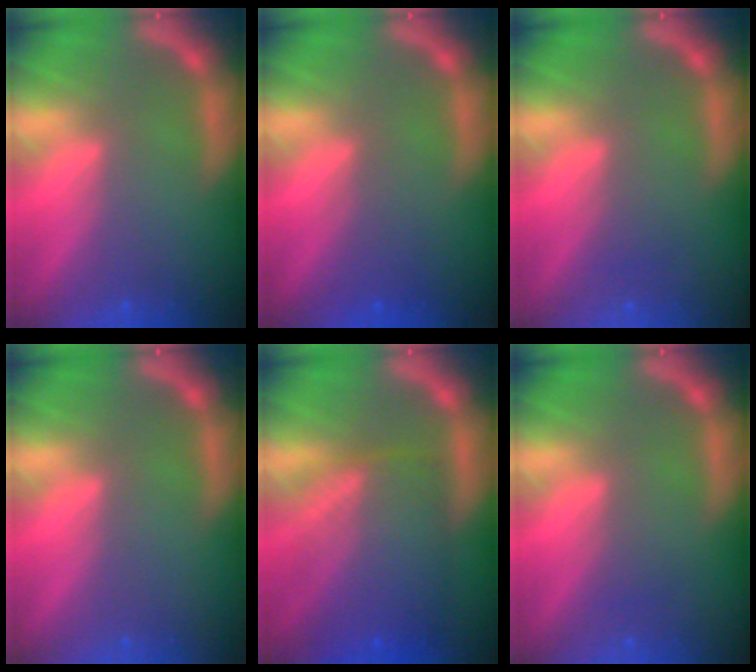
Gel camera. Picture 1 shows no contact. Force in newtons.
{"total": 2.0}
{"total": 1.0}
{"total": 0.0}
{"total": 8.5}
{"total": 1.0}